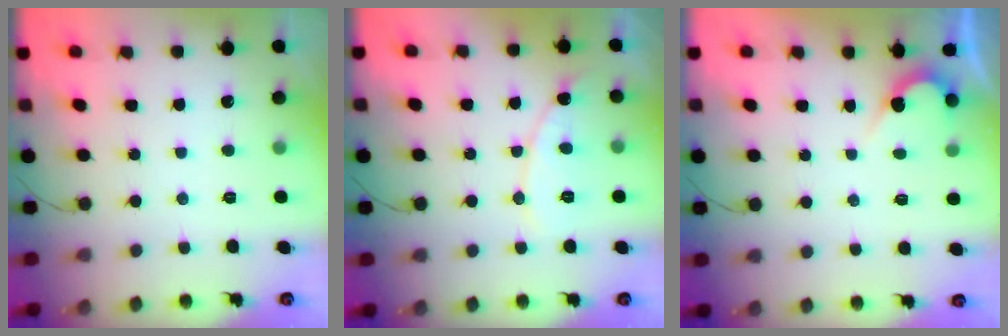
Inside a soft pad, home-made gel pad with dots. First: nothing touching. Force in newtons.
{"total": 8.6, "press": 8.6, "slide": 0.4}
{"total": 2.7, "press": 2.7, "slide": 0.2}